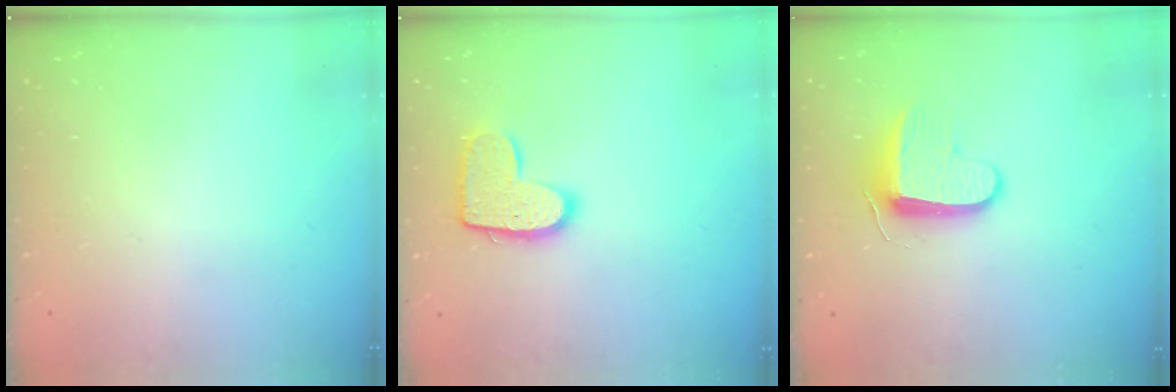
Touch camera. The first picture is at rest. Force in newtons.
{"total": 12.0, "press": 11.9, "slide": 0.6}
{"total": 8.9, "press": 8.9, "slide": 0.8}